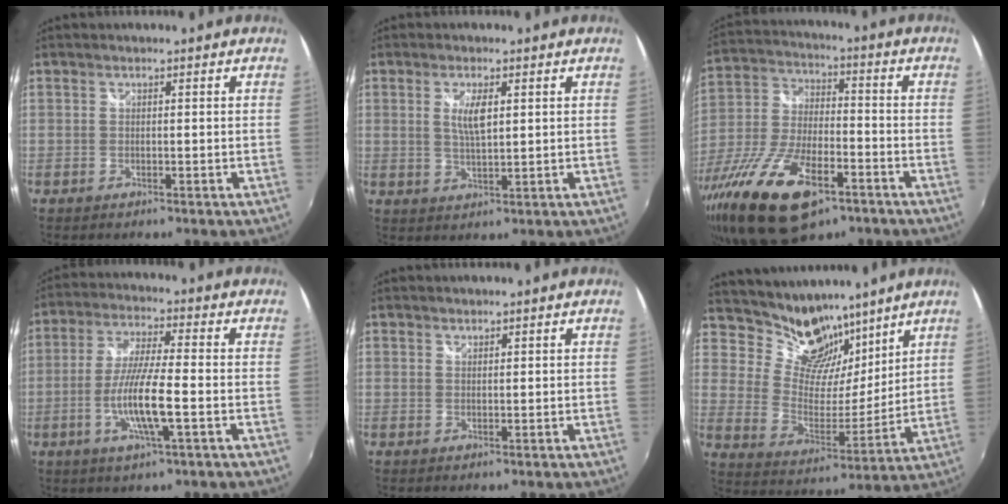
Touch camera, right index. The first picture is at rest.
{"total": 4.3, "force": [1.3, 1.4, 3.9], "torque": [-0.072, -0.004, 0.024]}
{"total": 22.2, "force": [-12.4, 9.2, 15.9], "torque": [-0.339, -0.051, -0.221]}
{"total": 10.0, "force": [-2.9, 0.8, 9.5], "torque": [-0.188, -0.008, -0.056]}
{"total": 0.7, "force": [0.6, 0.2, -0.1], "torque": [0.003, 0.001, 0.012]}
{"total": 15.3, "force": [11.9, 7.5, 6.1], "torque": [-0.124, 0.006, 0.214]}